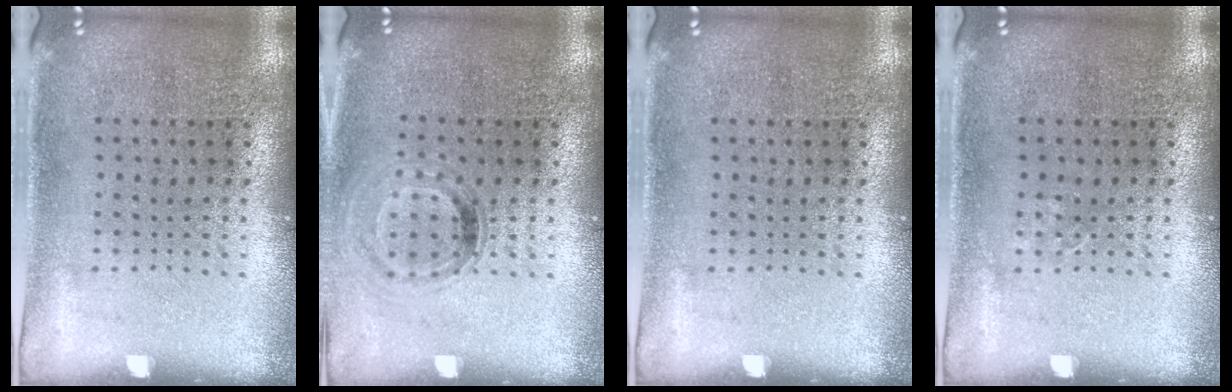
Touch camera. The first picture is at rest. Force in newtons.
{"total": 0.9, "press": 0.9, "slide": 0.3}
{"total": 0.0}
{"total": 0.5, "press": 0.5, "slide": 0.0}